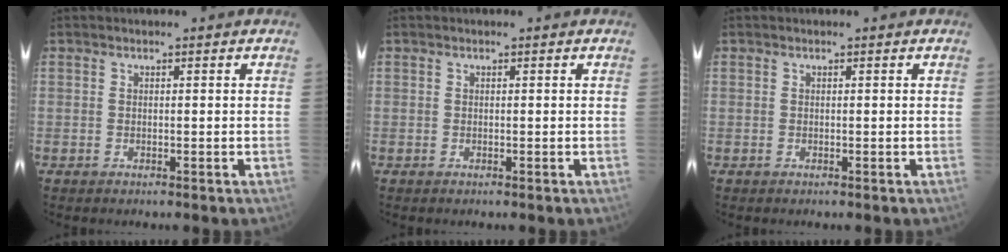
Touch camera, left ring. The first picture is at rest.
{"total": 0.0}
{"total": 0.0}